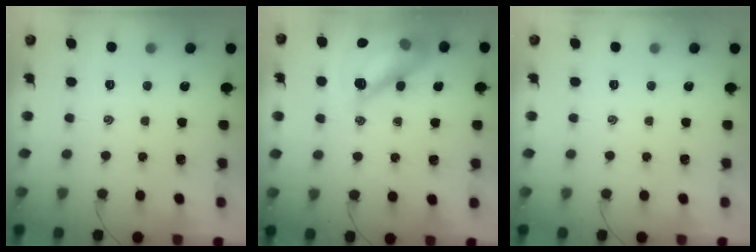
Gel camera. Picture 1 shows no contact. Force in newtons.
{"total": 17.7, "press": 17.4, "slide": 3.2}
{"total": 0.0}